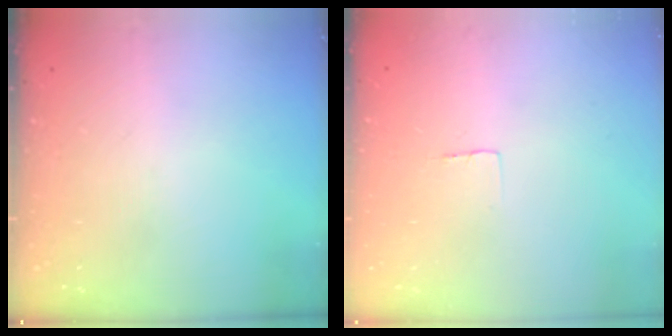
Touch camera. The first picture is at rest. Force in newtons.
{"total": 2.3, "press": 2.3, "slide": 0.1}